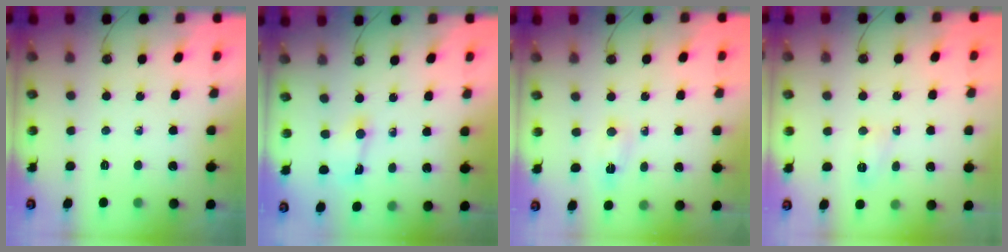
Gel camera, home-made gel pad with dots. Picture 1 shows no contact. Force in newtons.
{"total": 1.8, "press": 1.7, "slide": 0.5}
{"total": 2.6, "press": 1.3, "slide": 2.2}
{"total": 3.7, "press": 3.7, "slide": 0.7}